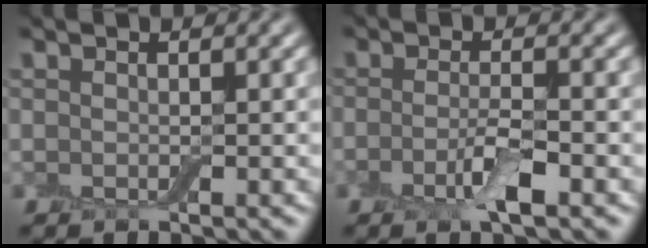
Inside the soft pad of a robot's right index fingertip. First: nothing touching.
{"total": 2.9, "force": [-1.2, 0.7, 2.6], "torque": [-0.050, 0.000, -0.028]}